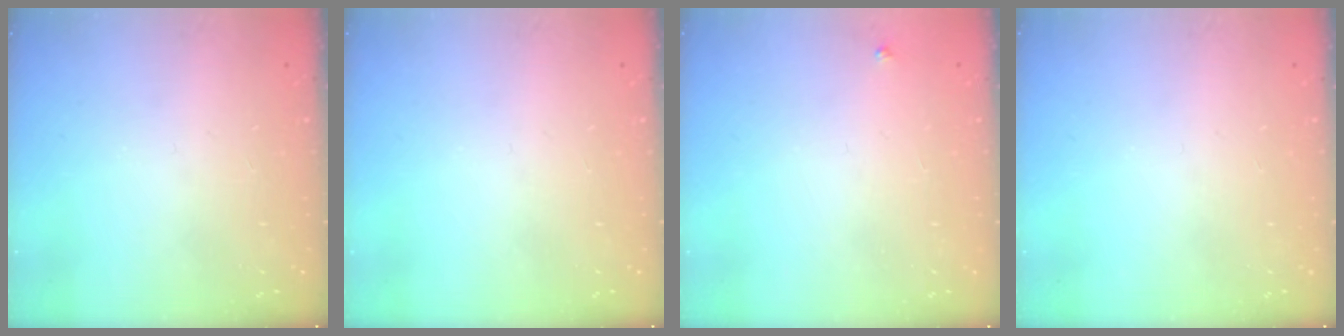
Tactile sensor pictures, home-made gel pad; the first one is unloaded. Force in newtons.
{"total": 0.0}
{"total": 2.7, "press": 2.7, "slide": 0.3}
{"total": 0.0}